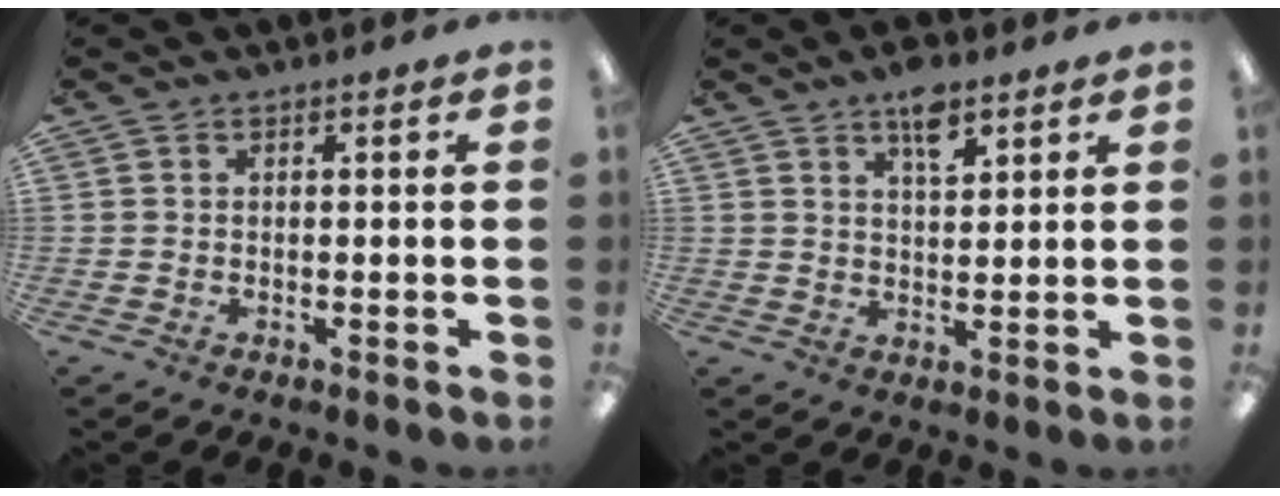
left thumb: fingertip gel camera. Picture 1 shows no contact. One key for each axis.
{"total": 6.6, "fx": 4.4, "fy": 2.8, "fz": 4.1, "tx": -0.057, "ty": -0.018, "tz": 0.073}